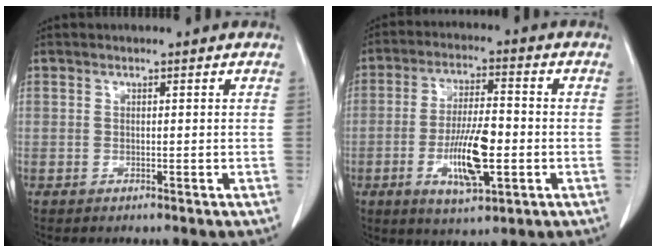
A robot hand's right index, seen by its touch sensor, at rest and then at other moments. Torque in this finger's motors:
{"motor_torque": [0.36, 0.07, 0.24, 0.14]}